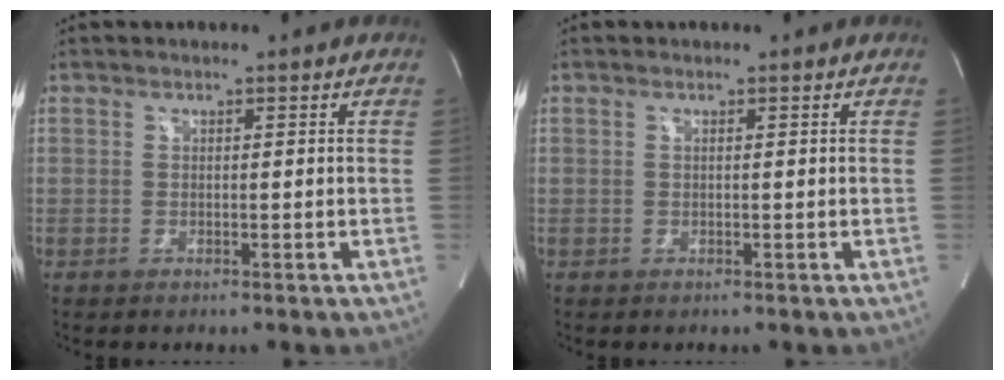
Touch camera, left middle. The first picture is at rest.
{"total": 0.0}